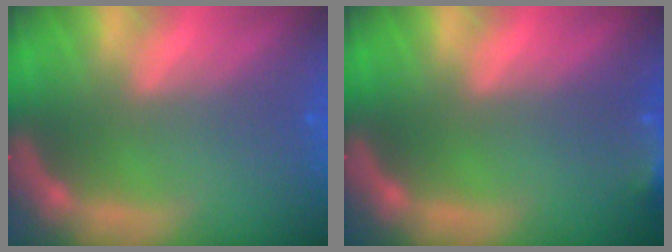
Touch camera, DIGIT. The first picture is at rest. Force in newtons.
{"total": 3.0}